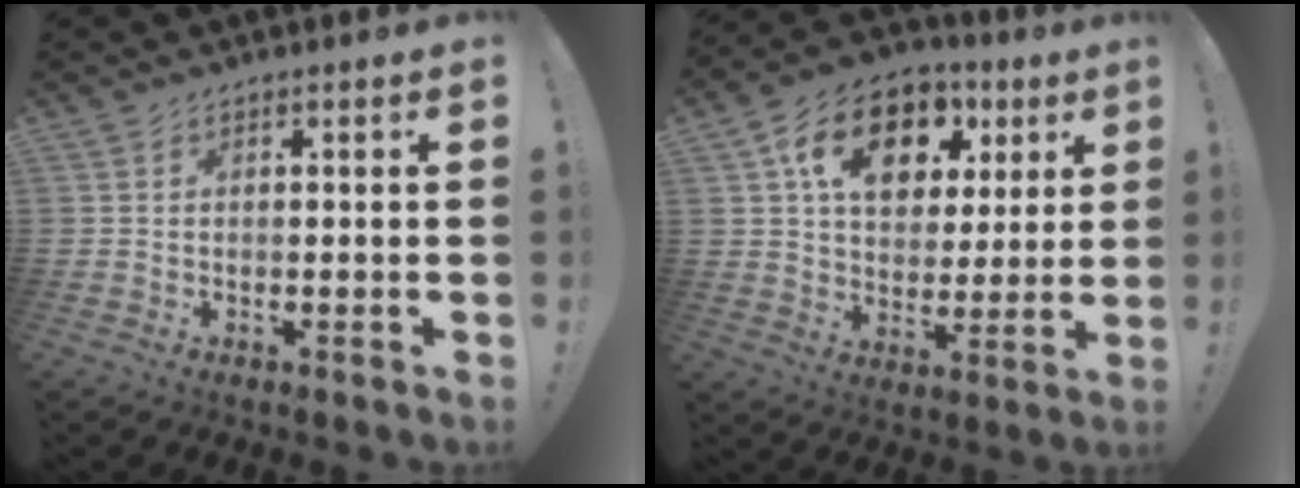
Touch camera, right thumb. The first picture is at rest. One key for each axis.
{"total": 17.0, "fx": 7.3, "fy": 12.1, "fz": 9.6, "tx": -0.151, "ty": -0.014, "tz": 0.135}